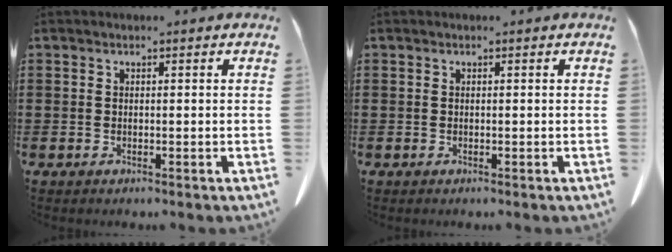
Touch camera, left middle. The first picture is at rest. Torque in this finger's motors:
{"motor_torque": [-0.04, 0.01, 0.02, 0.00]}